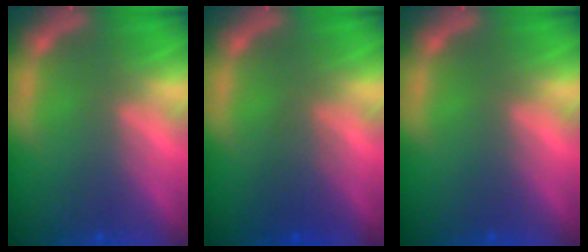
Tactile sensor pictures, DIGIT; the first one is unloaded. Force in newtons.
{"total": 2.5}
{"total": 0.0}